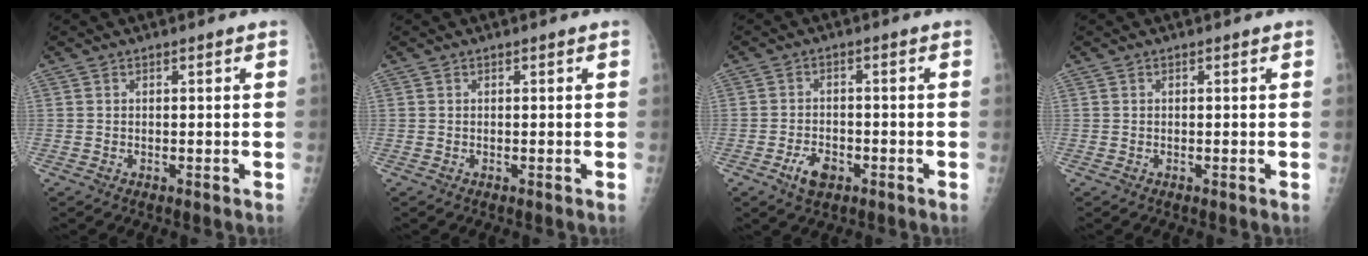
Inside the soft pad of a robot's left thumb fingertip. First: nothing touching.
{"total": 0.0}
{"total": 4.6, "force": [-2.4, 2.8, 2.8], "torque": [-0.043, 0.012, -0.040]}
{"total": 0.0}